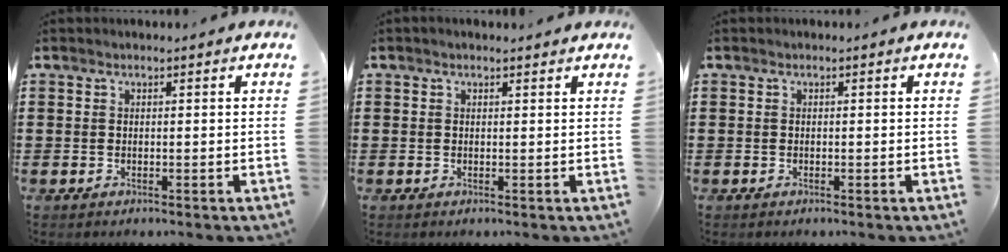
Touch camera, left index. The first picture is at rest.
{"total": 0.9, "force": [0.7, 0.5, 0.1], "torque": [-0.003, 0.004, 0.013]}
{"total": 0.0}